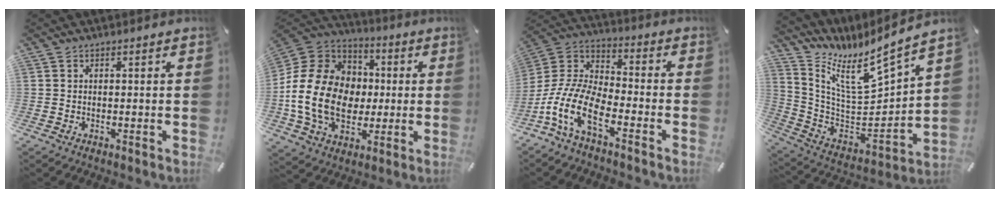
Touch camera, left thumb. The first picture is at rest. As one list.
[{"total": 20.4, "force": [-2.4, 16.4, 11.9], "torque": [-0.242, 0.023, -0.038]}, {"total": 13.5, "force": [-7.9, 5.7, 9.2], "torque": [-0.219, 0.004, -0.155]}, {"total": 11.7, "force": [9.6, 3.1, 5.9], "torque": [-0.120, -0.110, 0.160]}]